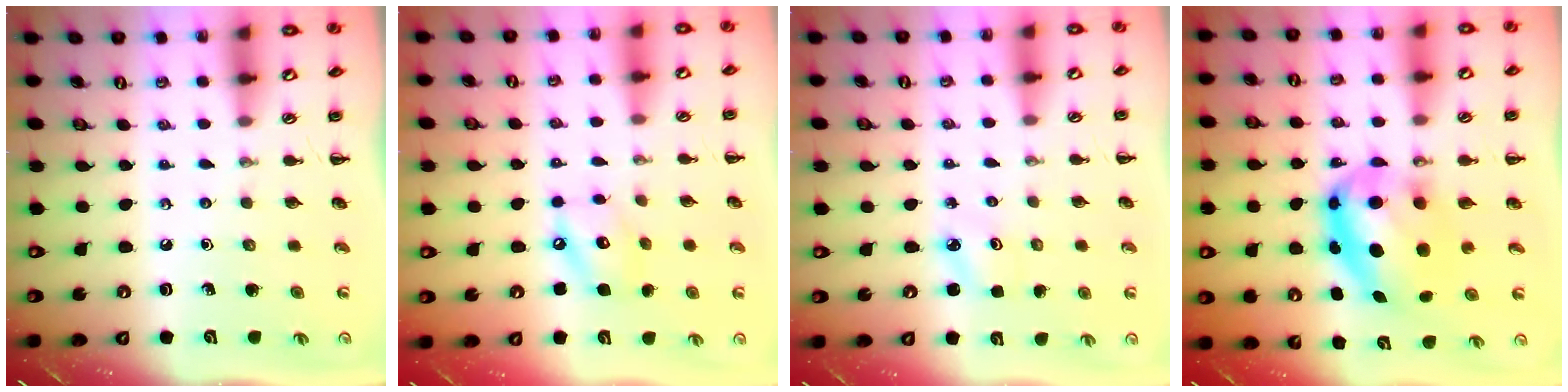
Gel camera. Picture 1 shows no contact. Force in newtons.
{"total": 8.6, "press": 8.5, "slide": 0.8}
{"total": 2.4, "press": 2.3, "slide": 0.7}
{"total": 10.4, "press": 10.1, "slide": 2.3}